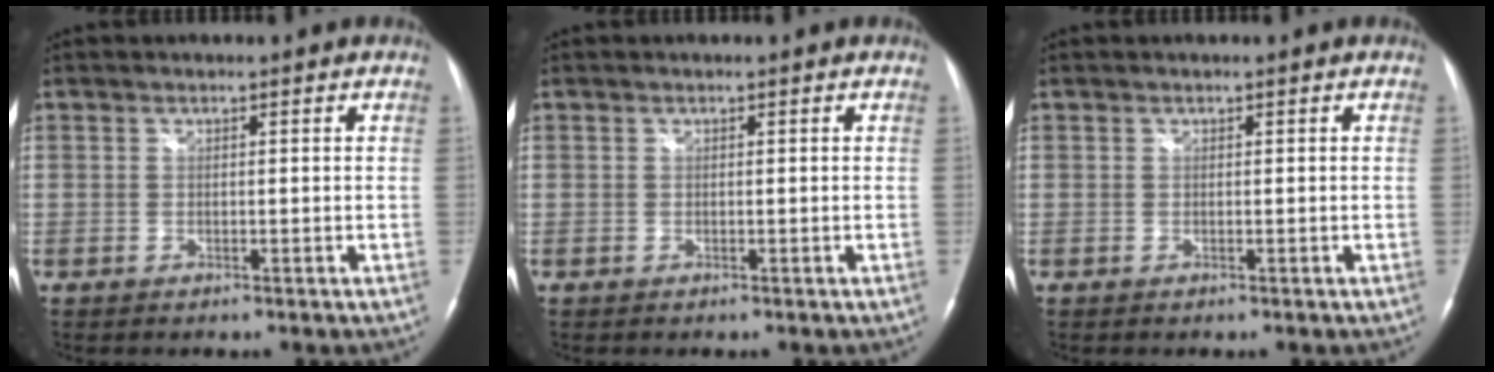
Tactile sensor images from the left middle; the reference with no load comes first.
{"total": 0.0}
{"total": 0.0}